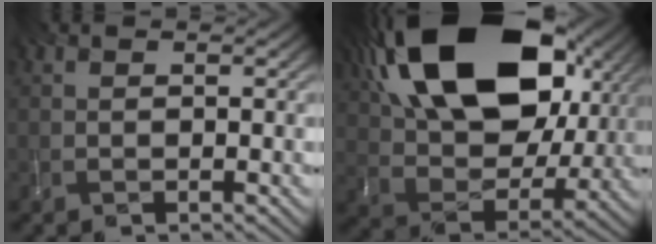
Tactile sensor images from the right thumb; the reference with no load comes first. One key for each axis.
{"total": 22.2, "fx": 9.6, "fy": 13.1, "fz": 15.1, "tx": -0.339, "ty": 0.038, "tz": 0.178}